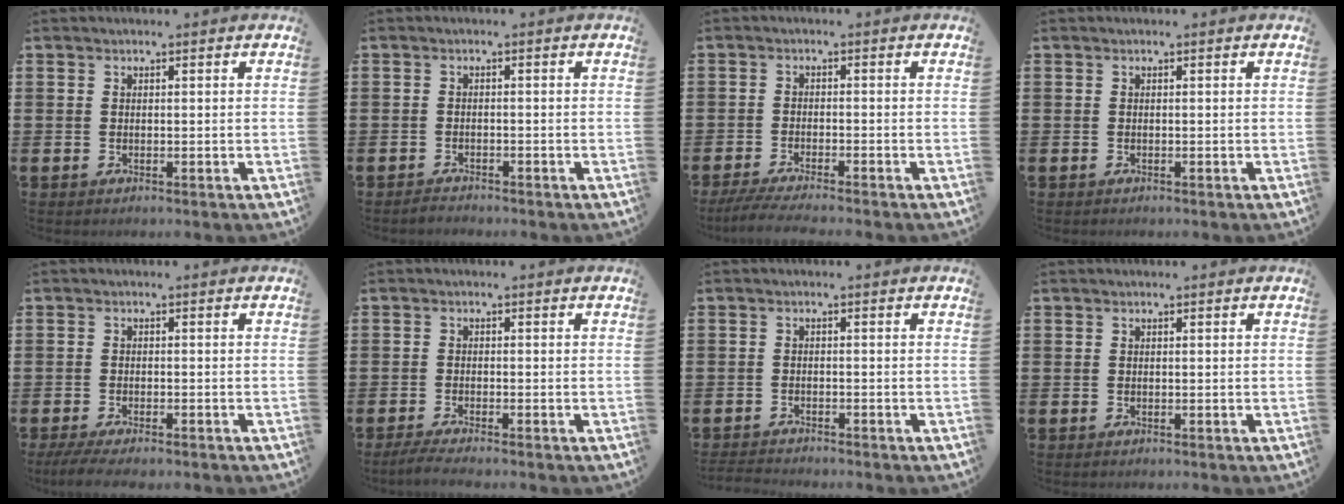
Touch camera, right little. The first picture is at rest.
{"total": 1.0, "force": [-1.0, 0.1, 0.0], "torque": [-0.004, 0.001, -0.022]}
{"total": 2.9, "force": [-2.4, -0.1, 1.6], "torque": [-0.030, -0.006, -0.045]}
{"total": 0.0}
{"total": 1.9, "force": [-1.5, 0.2, 1.1], "torque": [-0.019, 0.003, -0.029]}
{"total": 1.8, "force": [-1.3, 0.0, 1.2], "torque": [-0.019, 0.000, -0.025]}
{"total": 1.4, "force": [-1.4, 0.0, 0.1], "torque": [-0.004, 0.002, -0.029]}
{"total": 0.0}